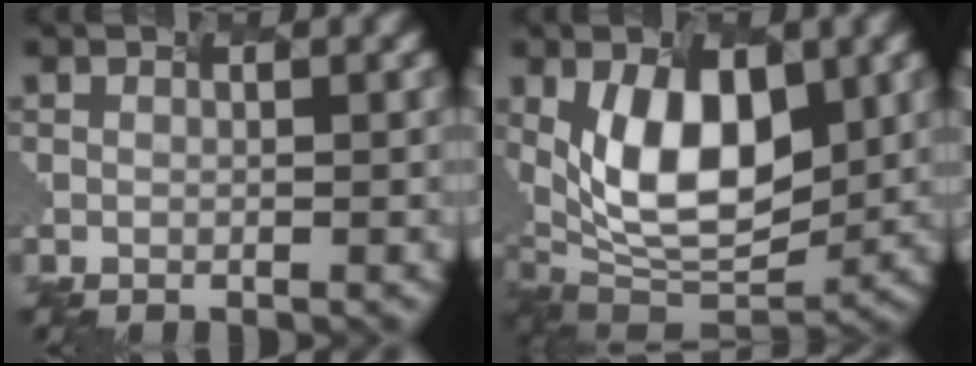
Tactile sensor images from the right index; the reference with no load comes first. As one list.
[{"total": 9.1, "force": [0.7, 5.1, 7.5], "torque": [-0.136, -0.008, 0.011]}]